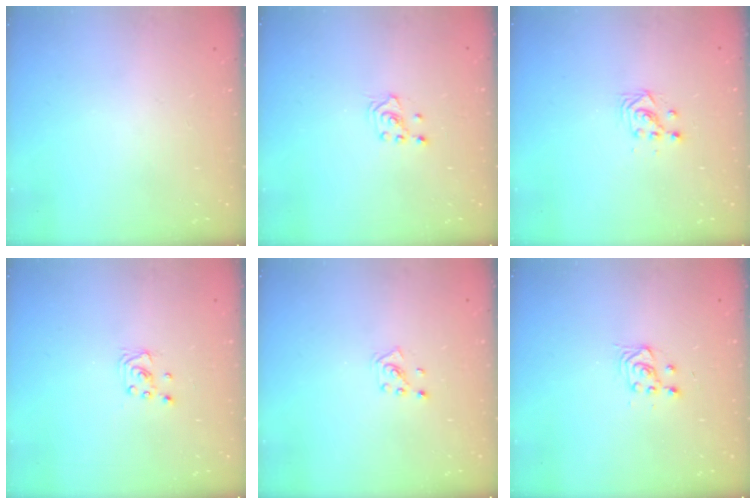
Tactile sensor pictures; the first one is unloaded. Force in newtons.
{"total": 2.1, "press": 2.1, "slide": 0.1}
{"total": 3.0, "press": 3.0, "slide": 0.2}
{"total": 2.1, "press": 2.1, "slide": 0.2}
{"total": 2.1, "press": 2.0, "slide": 0.3}
{"total": 3.3, "press": 3.1, "slide": 1.1}